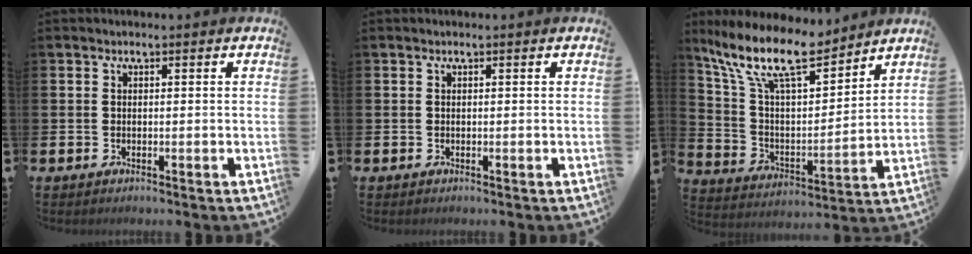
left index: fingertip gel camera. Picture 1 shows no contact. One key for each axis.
{"total": 0.0}
{"total": 13.3, "fx": 10.9, "fy": 3.7, "fz": 6.7, "tx": -0.168, "ty": -0.060, "tz": 0.191}